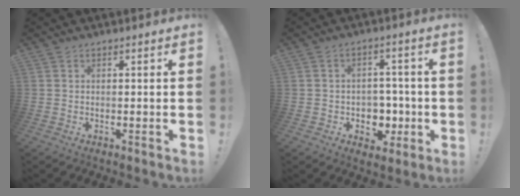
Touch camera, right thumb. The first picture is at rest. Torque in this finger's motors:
{"motor_torque": [0.51, 0.18, 0.52, -0.59, 0.00]}